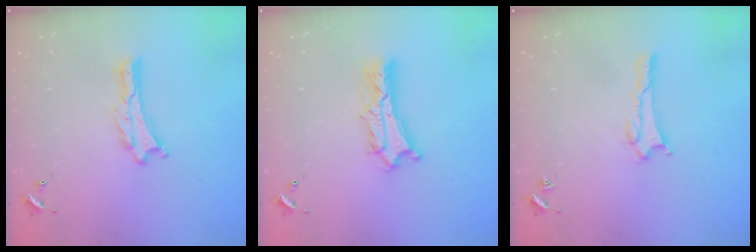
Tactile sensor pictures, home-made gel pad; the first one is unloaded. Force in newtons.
{"total": 3.2, "press": 3.2, "slide": 0.2}
{"total": 1.4, "press": 1.4, "slide": 0.0}